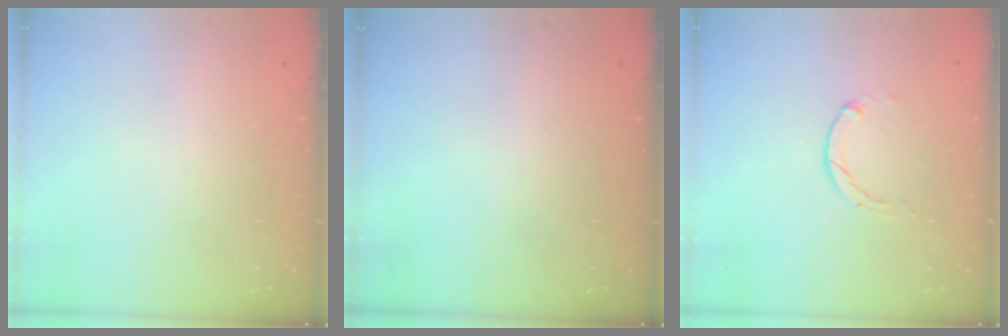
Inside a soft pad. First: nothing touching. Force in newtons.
{"total": 0.0}
{"total": 0.8, "press": 0.7, "slide": 0.2}